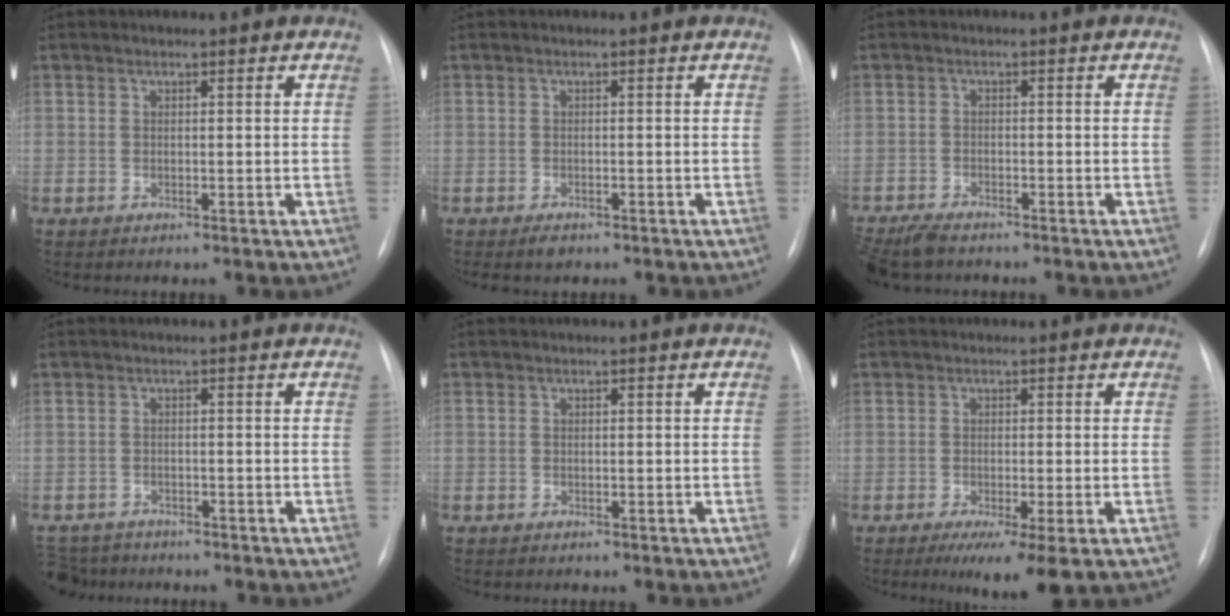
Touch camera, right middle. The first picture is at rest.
{"total": 1.5, "force": [-1.1, 0.7, 0.8], "torque": [-0.014, -0.001, -0.012]}
{"total": 5.7, "force": [-4.8, 1.7, 2.4], "torque": [-0.041, -0.014, -0.083]}
{"total": 5.7, "force": [-5.1, 2.6, 0.2], "torque": [-0.003, -0.004, -0.083]}
{"total": 0.7, "force": [-0.5, 0.5, 0.0], "torque": [-0.008, 0.005, -0.009]}
{"total": 6.3, "force": [-3.2, 0.8, 5.3], "torque": [-0.079, -0.018, -0.049]}